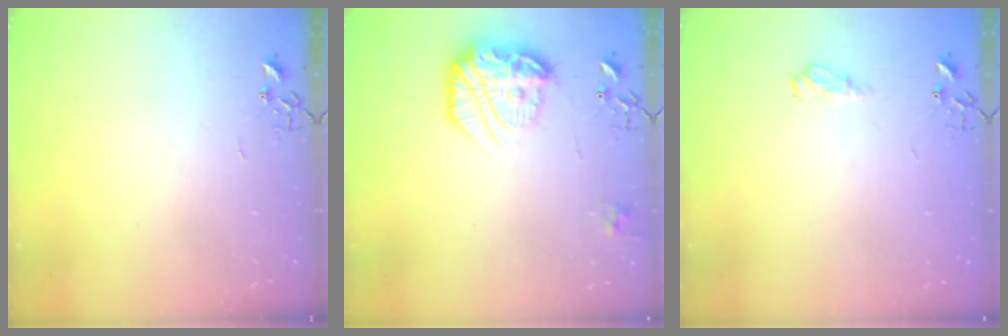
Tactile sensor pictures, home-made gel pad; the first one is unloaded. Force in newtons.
{"total": 19.0, "press": 19.0, "slide": 1.7}
{"total": 8.2, "press": 8.2, "slide": 0.9}